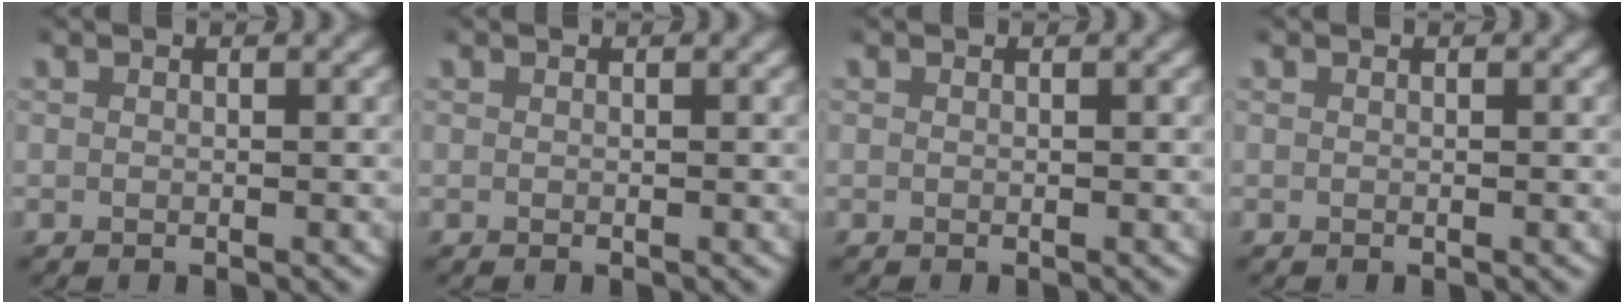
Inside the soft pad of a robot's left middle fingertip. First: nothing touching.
{"total": 0.0}
{"total": 0.0}
{"total": 0.0}